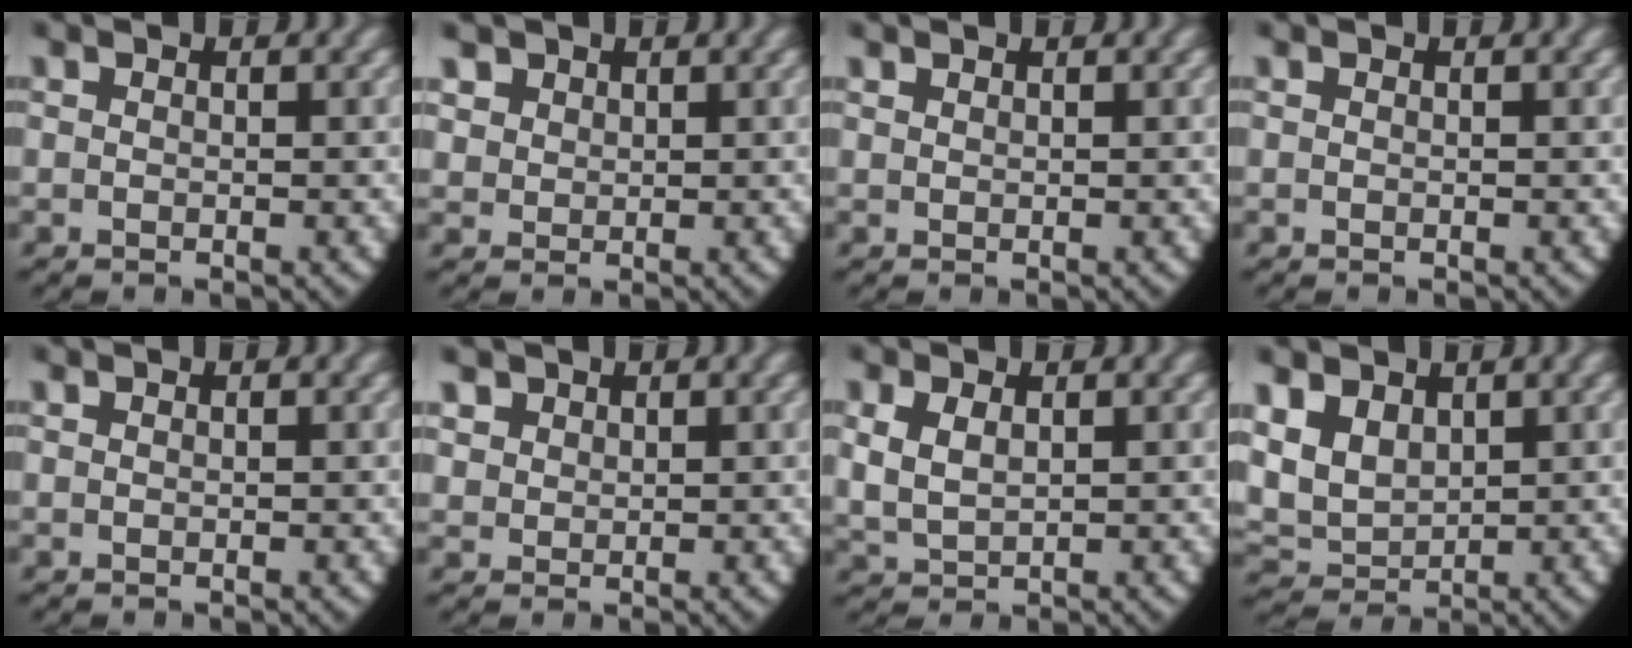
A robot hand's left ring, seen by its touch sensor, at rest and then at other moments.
{"total": 3.8, "force": [1.8, 3.0, 1.5], "torque": [-0.046, -0.004, 0.038]}
{"total": 0.6, "force": [0.6, -0.2, 0.0], "torque": [-0.001, -0.004, 0.018]}
{"total": 0.0}
{"total": 0.0}
{"total": 3.4, "force": [1.7, 2.6, 1.3], "torque": [-0.042, -0.005, 0.039]}
{"total": 4.3, "force": [0.6, 3.8, 2.1], "torque": [-0.070, -0.011, 0.021]}
{"total": 8.3, "force": [1.4, 7.2, 3.8], "torque": [-0.125, -0.024, 0.031]}